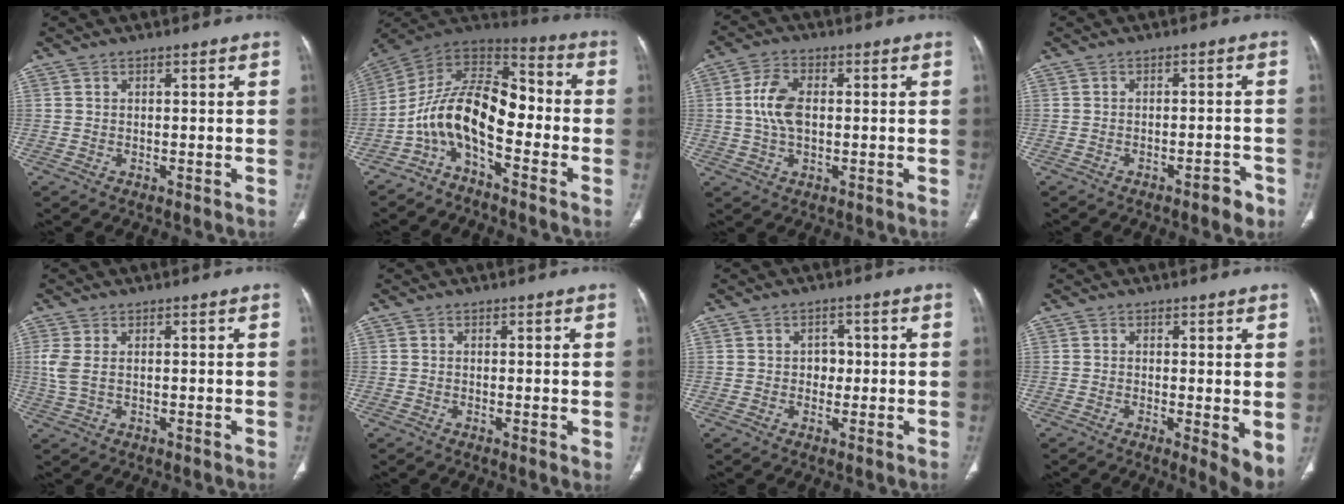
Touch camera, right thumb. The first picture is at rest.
{"total": 13.7, "force": [-4.9, 6.7, 10.9], "torque": [-0.173, 0.094, -0.097]}
{"total": 7.2, "force": [0.4, 4.2, 5.8], "torque": [-0.118, 0.008, 0.005]}
{"total": 3.3, "force": [-2.3, 1.1, 2.1], "torque": [-0.017, 0.020, -0.030]}
{"total": 3.3, "force": [0.4, 1.6, 2.8], "torque": [-0.081, 0.003, 0.014]}
{"total": 1.2, "force": [0.0, 0.2, 1.1], "torque": [-0.018, -0.006, -0.003]}
{"total": 2.7, "force": [-0.1, 2.2, 1.4], "torque": [0.004, 0.007, -0.006]}
{"total": 5.2, "force": [-0.5, 1.4, 5.0], "torque": [-0.066, -0.016, -0.010]}